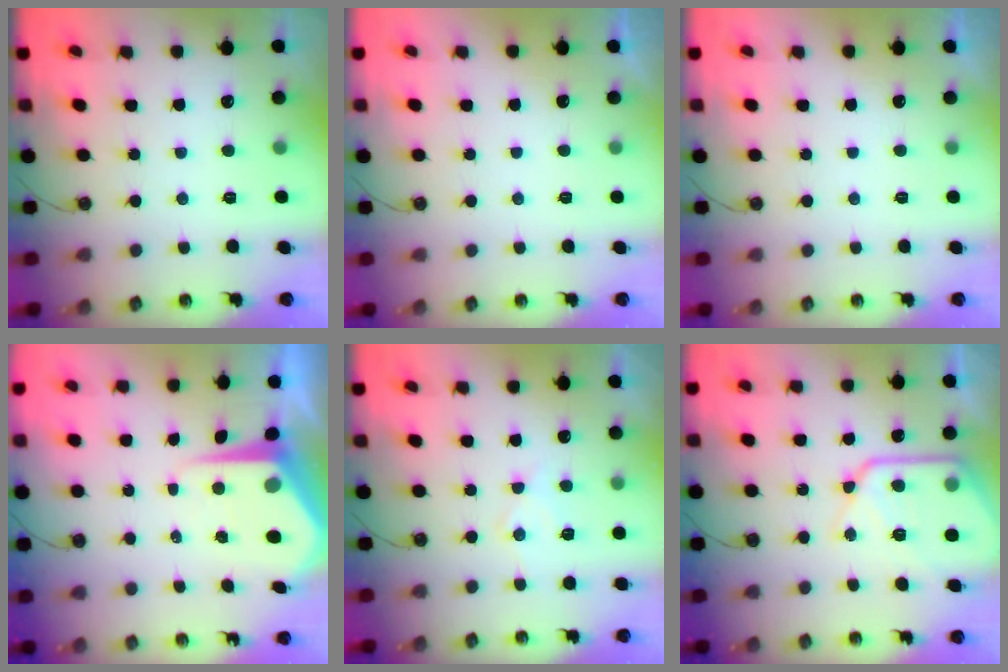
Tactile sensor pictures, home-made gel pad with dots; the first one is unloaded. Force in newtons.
{"total": 0.0}
{"total": 0.0}
{"total": 9.2, "press": 9.2, "slide": 1.0}
{"total": 8.4, "press": 8.4, "slide": 0.6}
{"total": 15.7, "press": 15.6, "slide": 1.3}